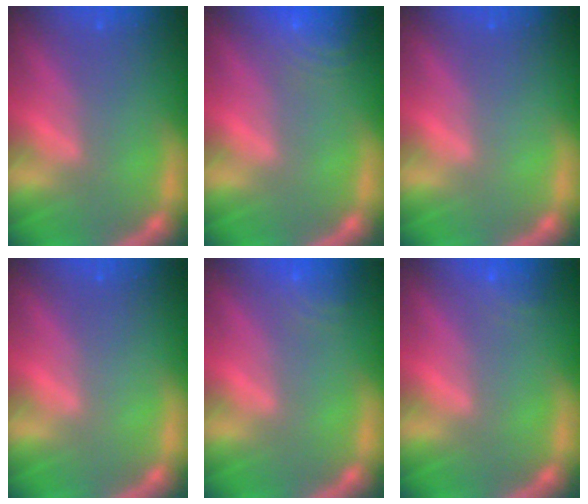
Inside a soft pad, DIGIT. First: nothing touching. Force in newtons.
{"total": 6.5}
{"total": 0.0}
{"total": 0.0}
{"total": 3.0}
{"total": 1.9}